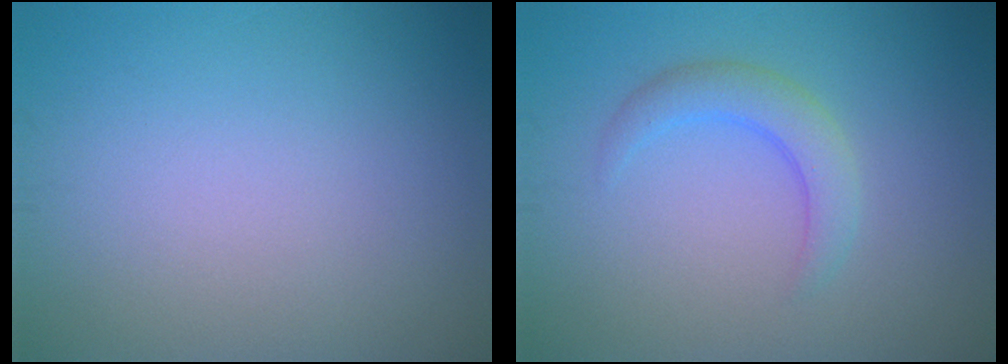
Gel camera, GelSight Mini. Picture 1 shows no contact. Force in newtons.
{"total": 2.7, "press": 2.7, "slide": 0.2}